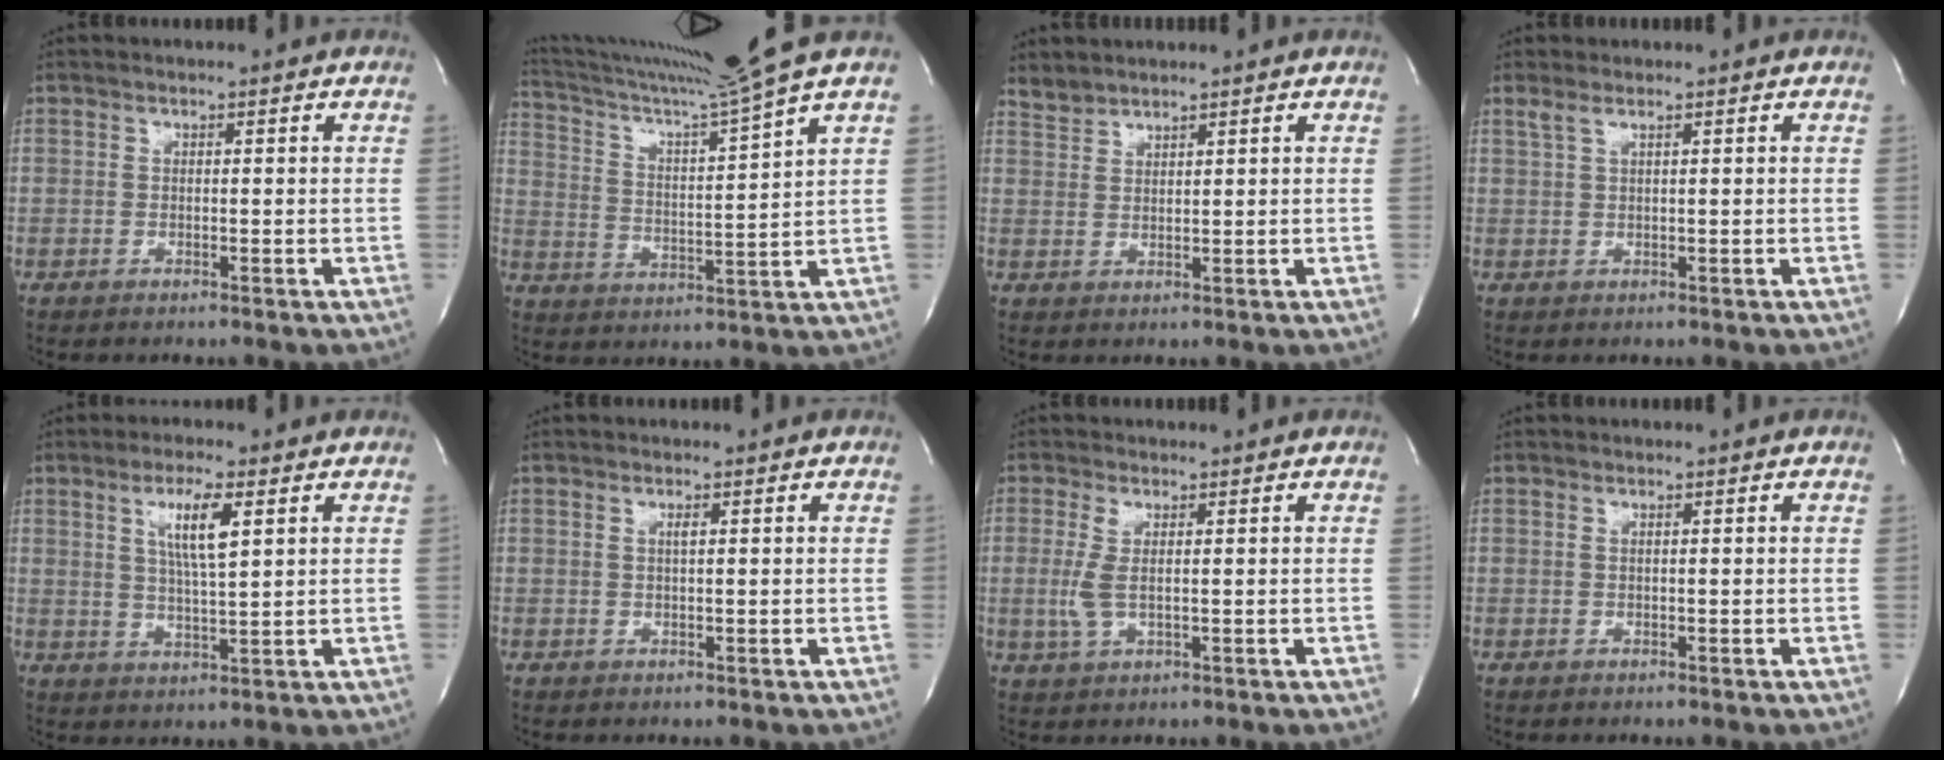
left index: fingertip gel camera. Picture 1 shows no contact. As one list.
[{"total": 13.9, "force": [12.1, -4.6, 5.1], "torque": [-0.098, -0.050, 0.199]}, {"total": 2.1, "force": [2.1, 0.2, -0.3], "torque": [-0.004, 0.005, 0.047]}, {"total": 1.0, "force": [0.7, 0.0, 0.8], "torque": [-0.031, 0.012, 0.020]}, {"total": 6.0, "force": [2.2, 0.4, 5.6], "torque": [-0.109, -0.008, 0.040]}, {"total": 0.6, "force": [0.0, 0.0, 0.6], "torque": [-0.016, -0.003, 0.000]}, {"total": 3.5, "force": [0.2, 1.0, 3.4], "torque": [-0.089, -0.004, 0.010]}, {"total": 0.0}]